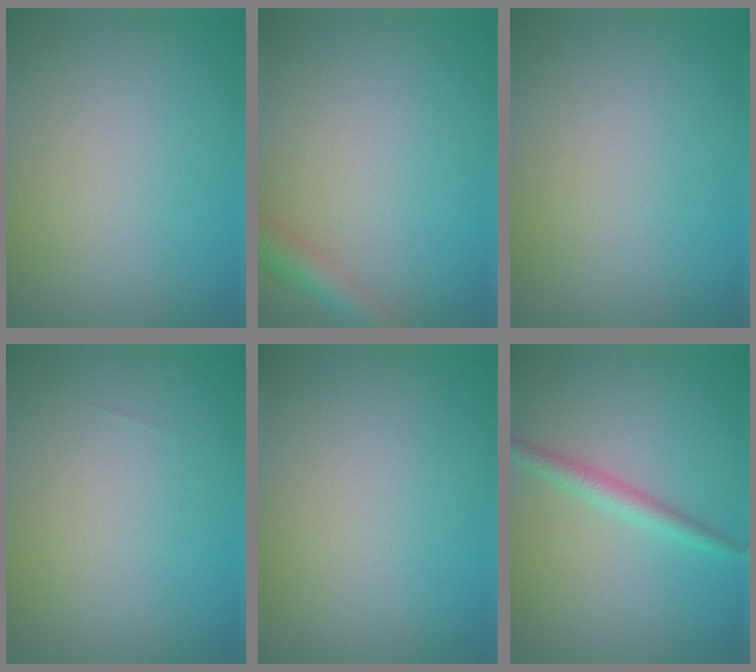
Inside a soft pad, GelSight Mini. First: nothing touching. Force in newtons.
{"total": 2.4, "press": 2.4, "slide": 0.1}
{"total": 0.0}
{"total": 0.0}
{"total": 0.0}
{"total": 2.1, "press": 2.1, "slide": 0.1}